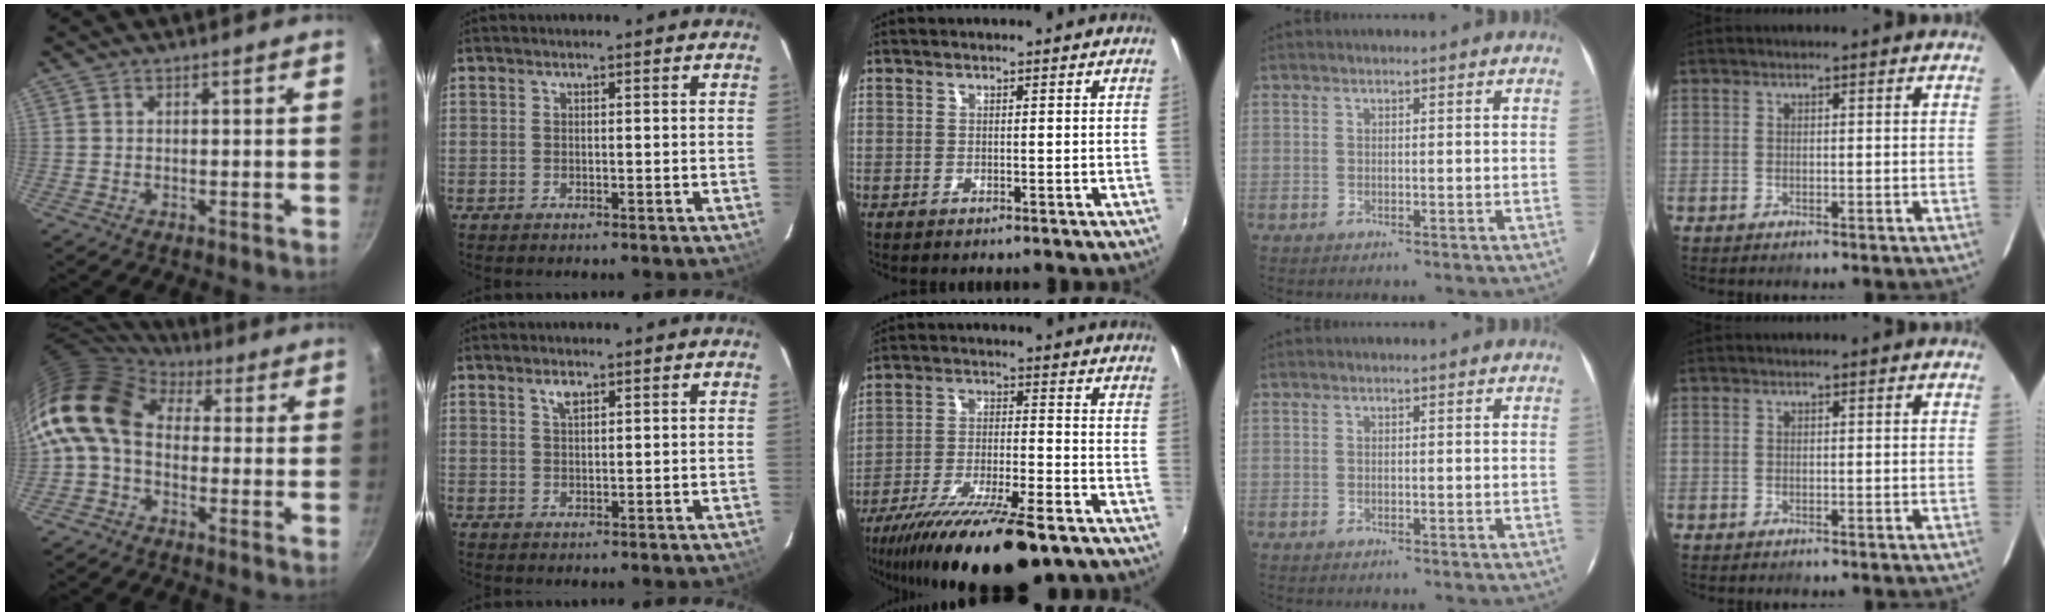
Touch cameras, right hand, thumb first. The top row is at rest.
{"thumb": {"total": 14.4, "force": [1.5, 10.3, 10.0], "torque": [-0.194, 0.026, 0.003]}, "index": {"total": 2.0, "force": [1.2, 0.9, 1.4], "torque": [-0.025, 0.004, 0.022]}, "middle": {"total": 20.5, "force": [-15.5, 4.0, 12.8], "torque": [-0.241, -0.048, -0.251]}}